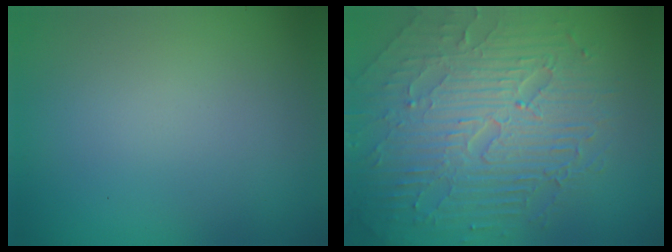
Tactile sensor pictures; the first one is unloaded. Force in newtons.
{"total": 9.8, "press": 6.5, "slide": 7.3}